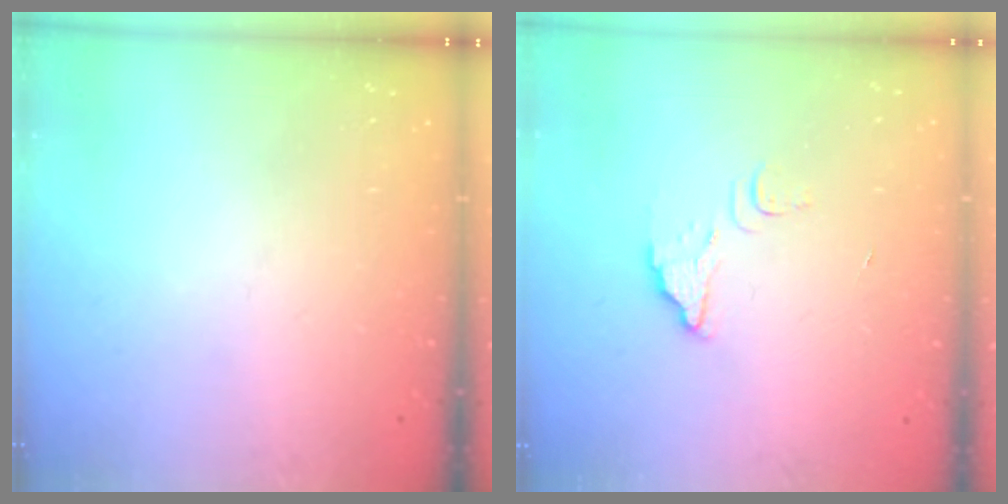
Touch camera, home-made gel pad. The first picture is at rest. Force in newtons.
{"total": 4.5, "press": 4.5, "slide": 0.3}